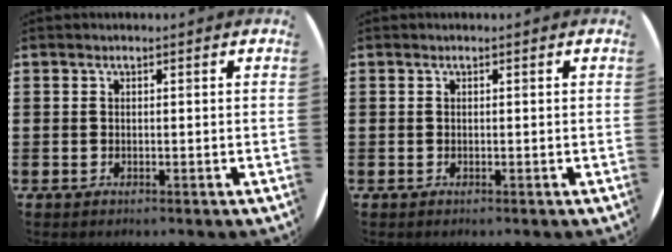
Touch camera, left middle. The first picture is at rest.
{"total": 0.0}